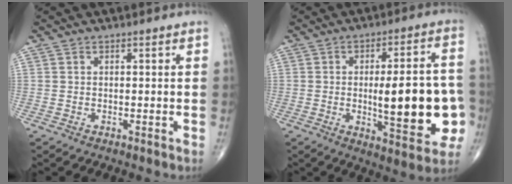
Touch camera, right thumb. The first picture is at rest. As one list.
[{"total": 19.3, "force": [-2.2, 6.3, 18.1], "torque": [-0.230, 0.011, -0.022]}]